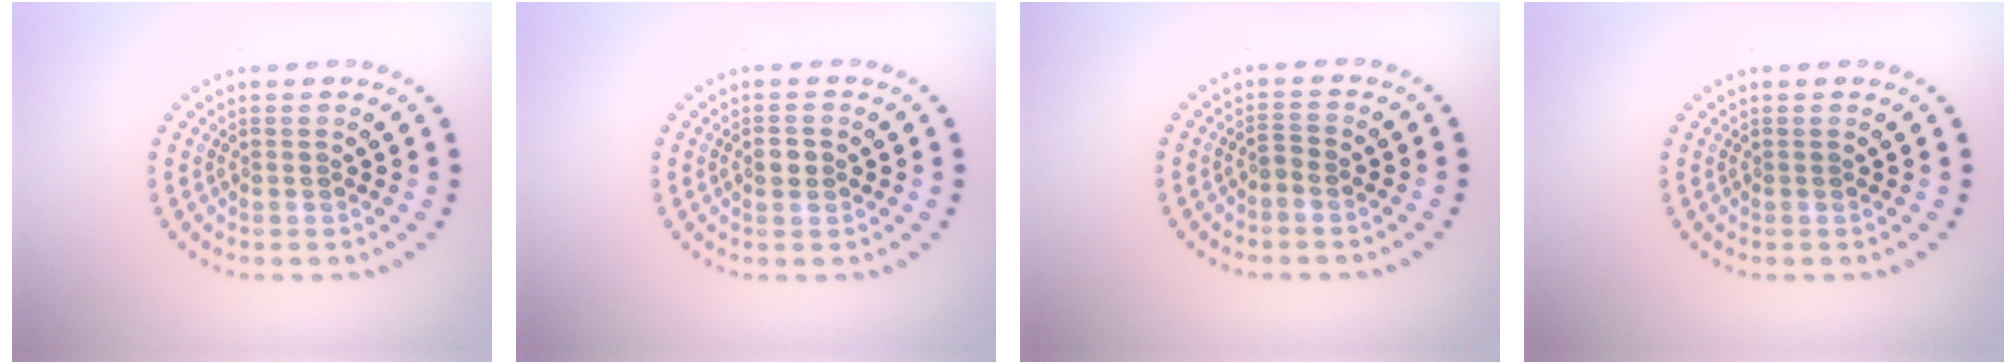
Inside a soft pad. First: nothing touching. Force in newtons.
{"total": 1.6, "press": 1.6, "slide": 0.3}
{"total": 0.9, "press": 0.7, "slide": 0.6}
{"total": 0.0}